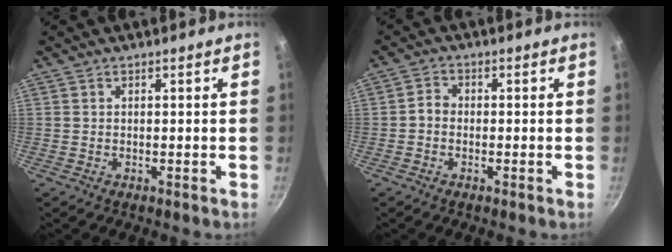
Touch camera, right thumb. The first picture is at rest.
{"total": 2.3, "force": [-0.7, 1.8, 1.1], "torque": [-0.017, 0.015, -0.020]}